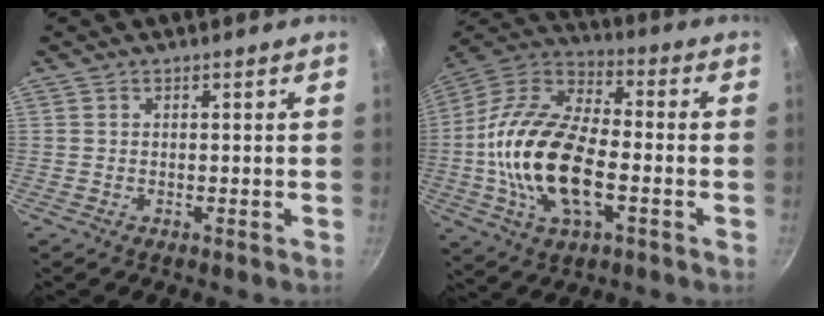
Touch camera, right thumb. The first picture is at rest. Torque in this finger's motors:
{"motor_torque": [0.15, 1.39, 2.12, -0.64, 0.68]}